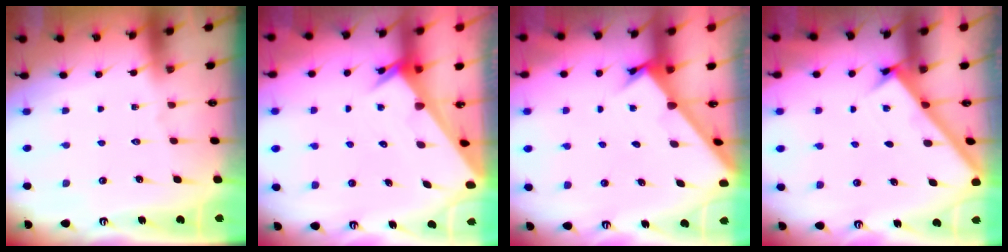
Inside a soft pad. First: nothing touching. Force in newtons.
{"total": 3.3, "press": 3.3, "slide": 0.3}
{"total": 1.9, "press": 1.9, "slide": 0.1}
{"total": 2.8, "press": 2.8, "slide": 0.4}